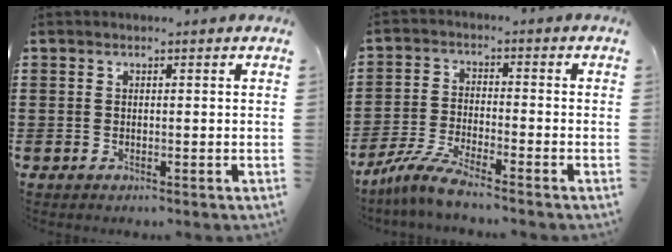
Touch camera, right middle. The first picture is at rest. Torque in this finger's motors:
{"motor_torque": [2.14, 0.00, 0.29, 0.11]}